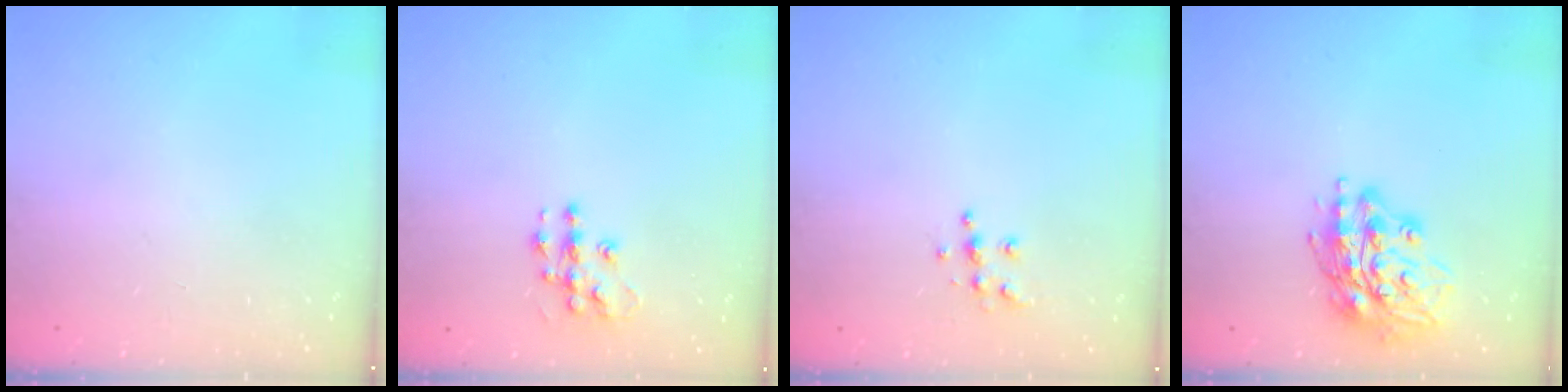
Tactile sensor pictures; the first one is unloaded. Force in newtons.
{"total": 9.6, "press": 9.6, "slide": 0.5}
{"total": 5.9, "press": 5.9, "slide": 0.2}
{"total": 16.0, "press": 16.0, "slide": 1.4}